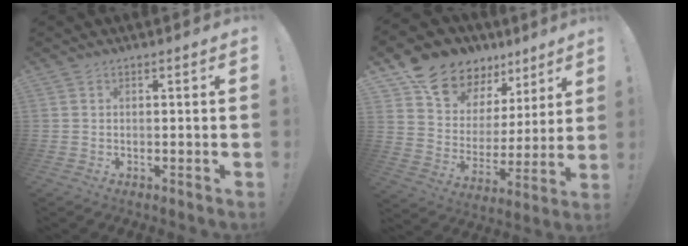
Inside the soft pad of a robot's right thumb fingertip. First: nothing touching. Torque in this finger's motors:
{"motor_torque": [-0.61, 1.49, -0.33, 0.79, 0.29]}